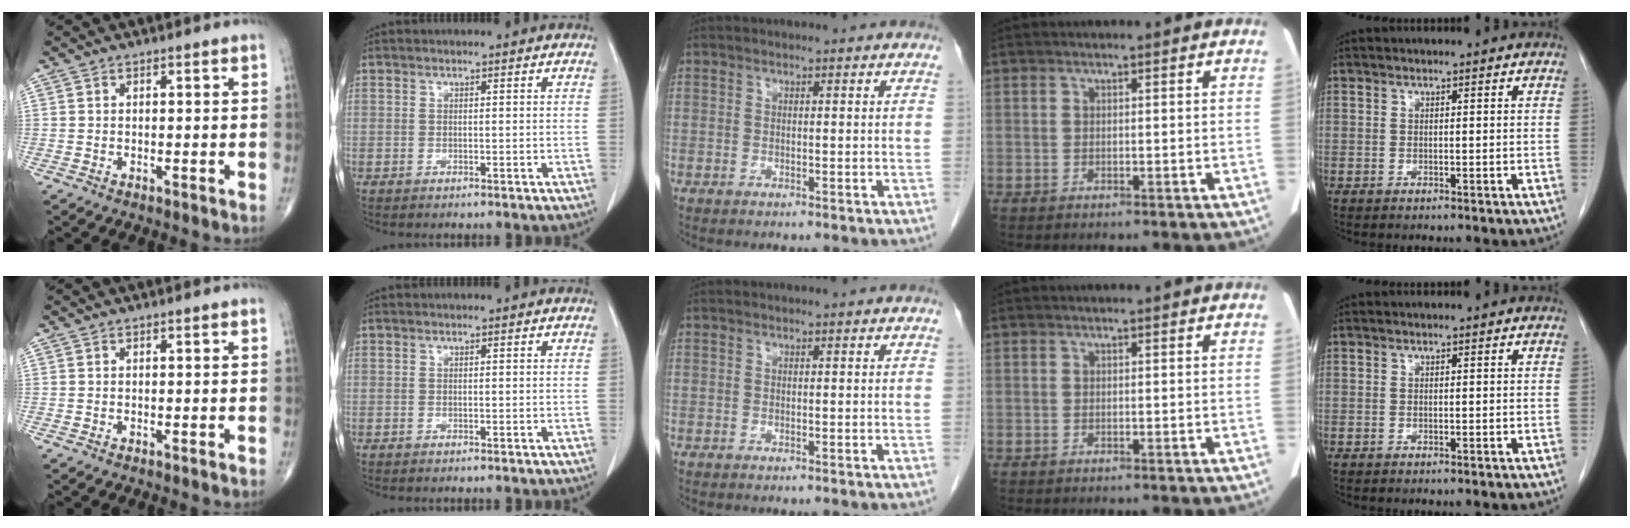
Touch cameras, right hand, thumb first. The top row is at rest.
{}